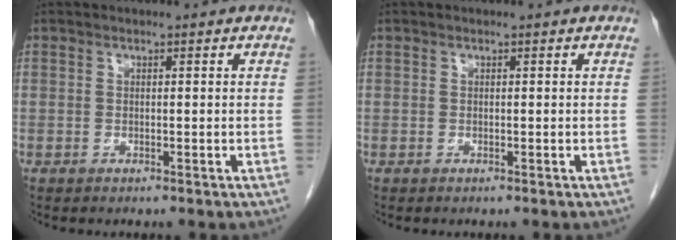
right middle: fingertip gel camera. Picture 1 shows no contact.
{"total": 0.0}